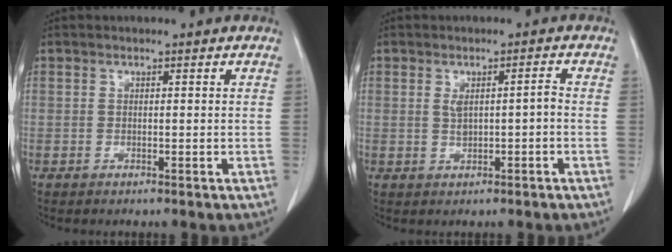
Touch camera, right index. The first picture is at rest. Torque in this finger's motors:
{"motor_torque": [0.03, 0.01, 0.04, 0.01]}